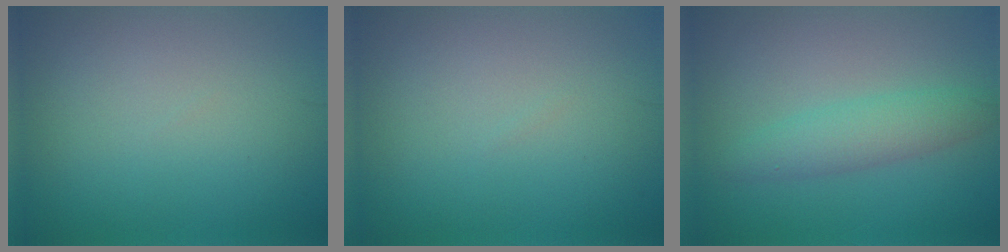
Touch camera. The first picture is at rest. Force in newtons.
{"total": 0.0}
{"total": 3.0, "press": 3.0, "slide": 0.1}